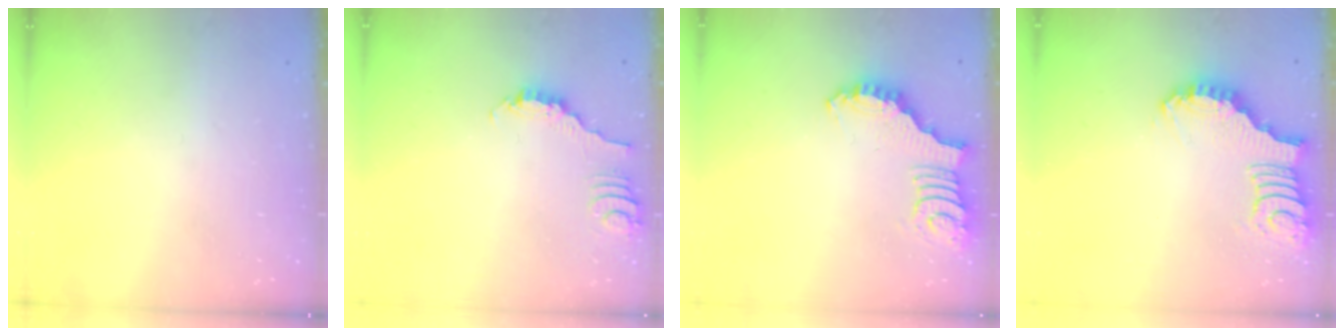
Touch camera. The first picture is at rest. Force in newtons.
{"total": 2.2, "press": 2.1, "slide": 0.3}
{"total": 2.5, "press": 2.5, "slide": 0.5}
{"total": 2.6, "press": 2.5, "slide": 0.5}